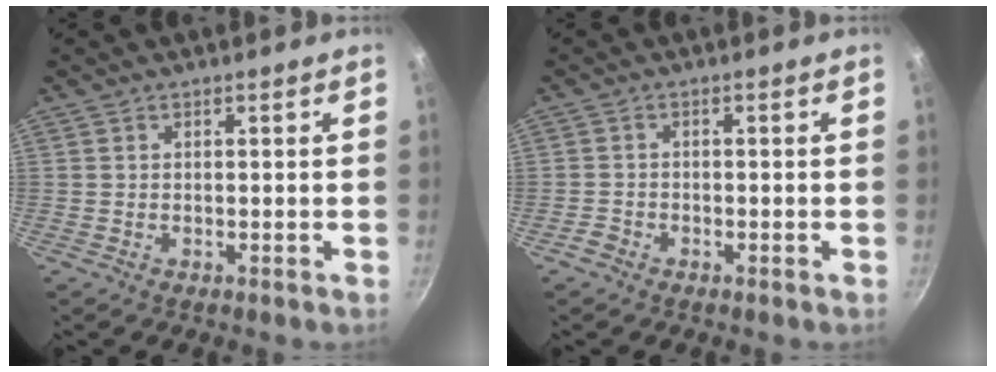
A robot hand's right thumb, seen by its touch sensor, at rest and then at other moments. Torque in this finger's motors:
{"motor_torque": [0.86, -0.05, 0.01, -0.59, -0.02]}